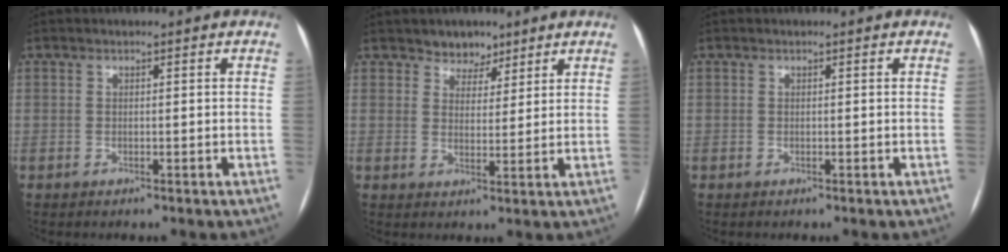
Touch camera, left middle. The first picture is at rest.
{"total": 4.2, "force": [3.2, 2.6, 0.6], "torque": [0.001, 0.001, 0.050]}
{"total": 0.0}